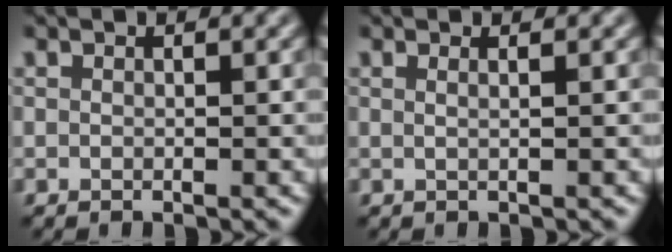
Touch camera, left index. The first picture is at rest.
{"total": 1.3, "force": [0.6, 0.7, 1.0], "torque": [-0.003, -0.006, -0.008]}